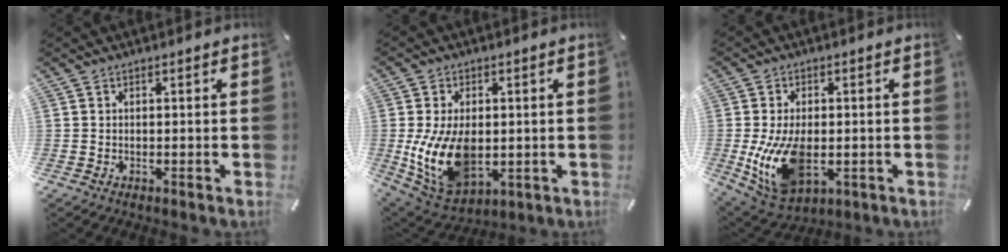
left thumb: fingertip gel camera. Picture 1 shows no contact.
{"total": 14.7, "force": [-0.9, 9.8, 10.9], "torque": [-0.223, -0.005, -0.009]}
{"total": 14.3, "force": [-1.8, 9.0, 11.0], "torque": [-0.223, -0.012, -0.029]}